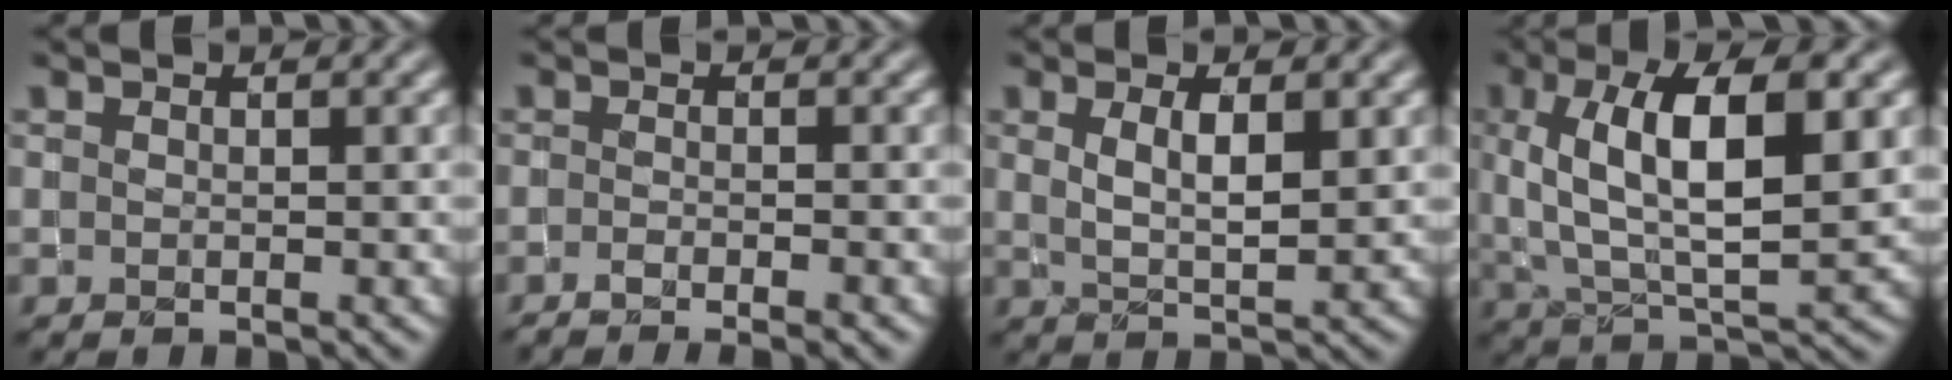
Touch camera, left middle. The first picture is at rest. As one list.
[{"total": 3.0, "force": [-2.1, 0.7, 2.1], "torque": [-0.032, 0.001, -0.036]}, {"total": 3.2, "force": [1.1, 1.0, 2.8], "torque": [-0.052, 0.000, 0.025]}, {"total": 9.9, "force": [2.5, 3.9, 8.7], "torque": [-0.150, 0.011, 0.039]}]